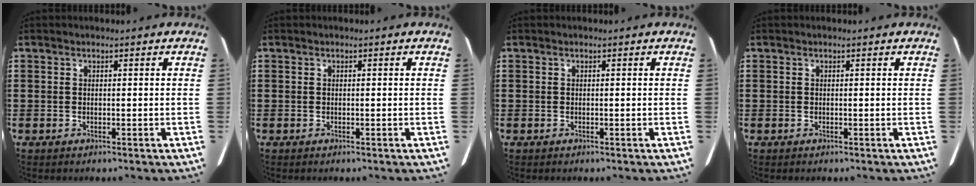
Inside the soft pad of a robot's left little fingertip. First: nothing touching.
{"total": 0.0}
{"total": 0.0}
{"total": 0.0}